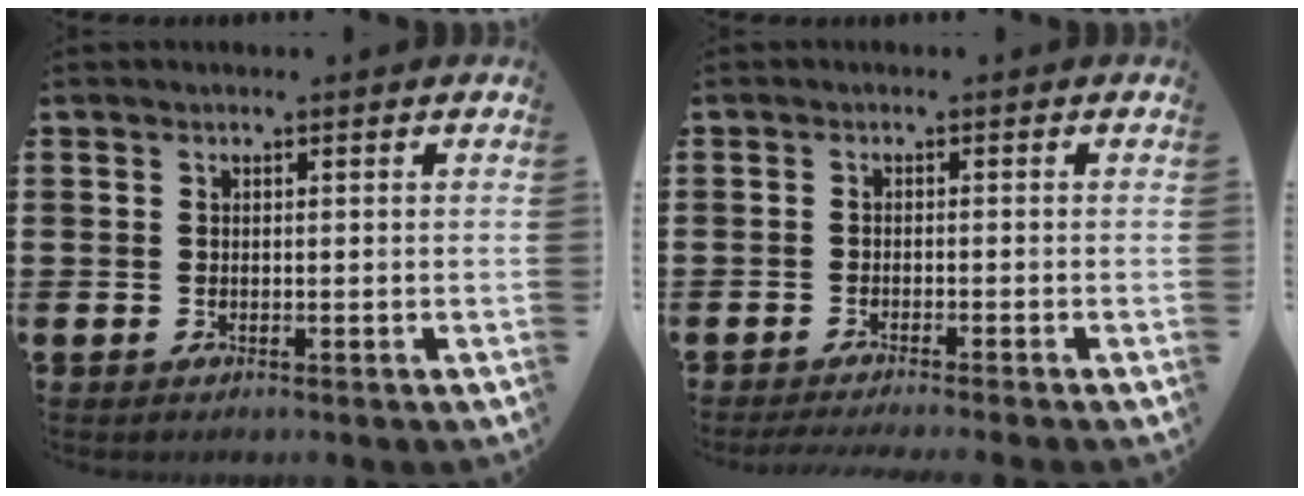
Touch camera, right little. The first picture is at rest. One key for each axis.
{"total": 1.3, "fx": -1.2, "fy": -0.2, "fz": 0.6, "tx": -0.008, "ty": 0.001, "tz": -0.023}